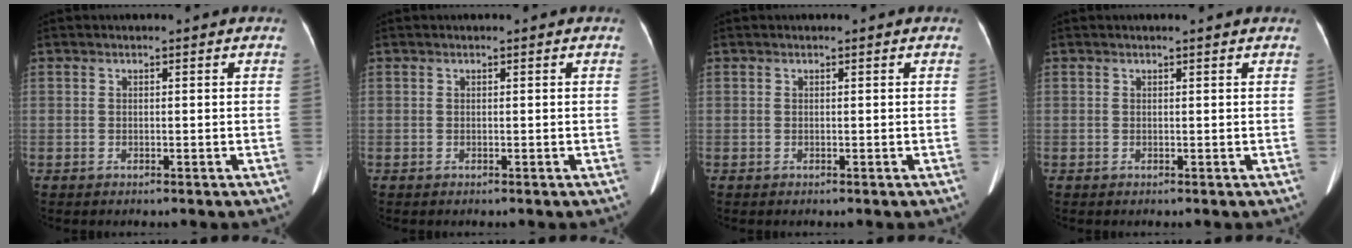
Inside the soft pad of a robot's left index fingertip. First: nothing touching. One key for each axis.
{"total": 0.0}
{"total": 0.0}
{"total": 1.1, "fx": 1.0, "fy": 0.0, "fz": 0.4, "tx": -0.011, "ty": 0.011, "tz": 0.012}